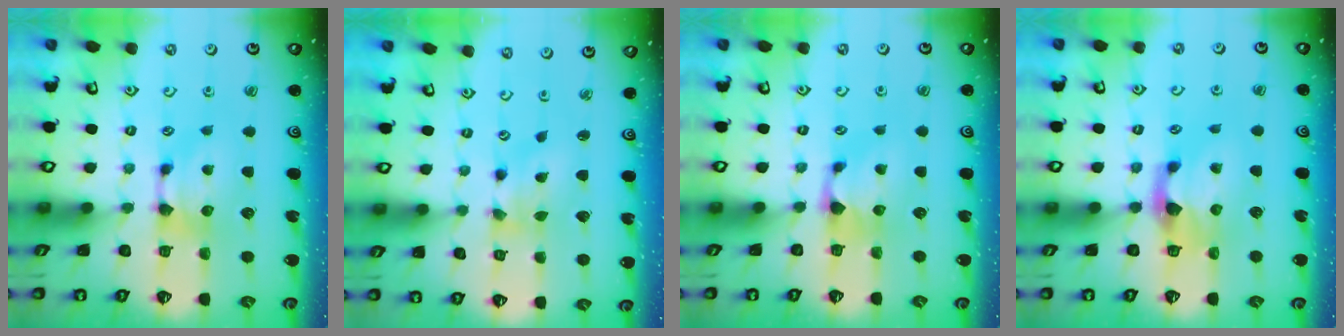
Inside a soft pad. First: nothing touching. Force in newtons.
{"total": 1.4, "press": 0.4, "slide": 1.4}
{"total": 1.2, "press": 0.7, "slide": 1.0}
{"total": 2.3, "press": 2.1, "slide": 0.8}